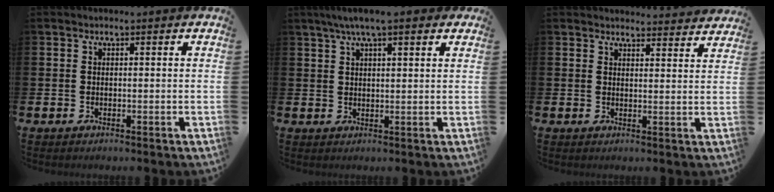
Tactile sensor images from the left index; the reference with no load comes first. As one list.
[{"total": 5.1, "force": [3.9, 1.0, 3.2], "torque": [-0.052, -0.005, 0.065]}, {"total": 3.3, "force": [3.3, 0.2, -0.2], "torque": [0.010, -0.027, 0.057]}]